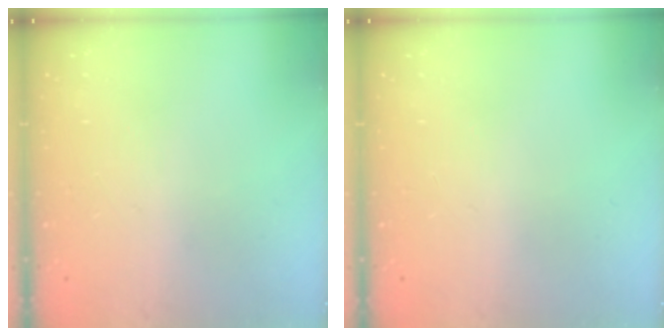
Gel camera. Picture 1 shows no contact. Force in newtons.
{"total": 0.0}